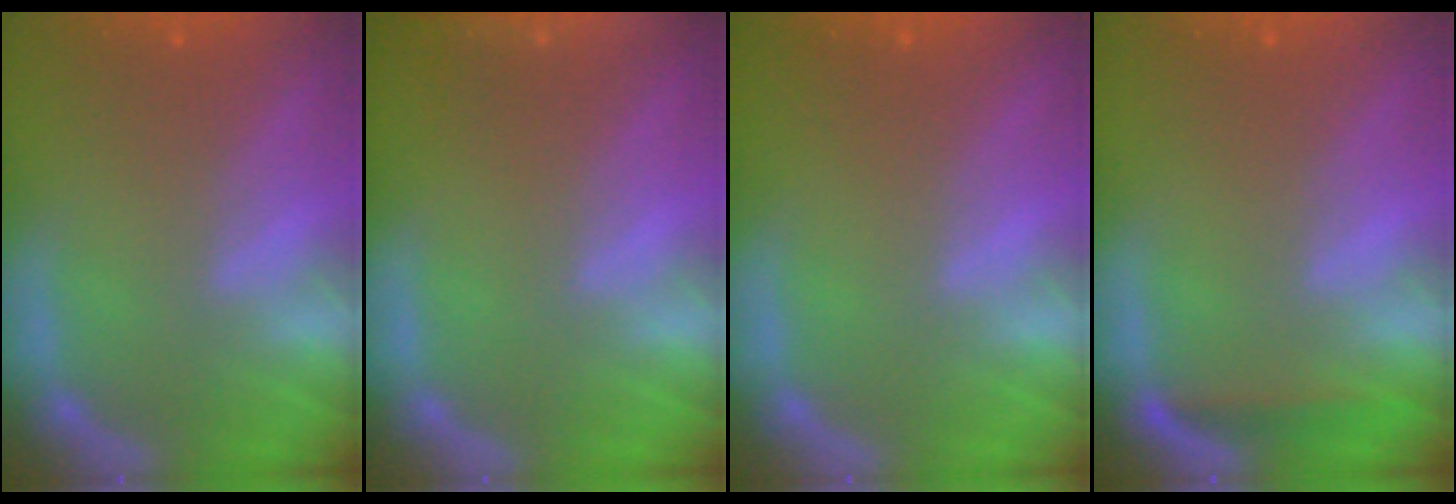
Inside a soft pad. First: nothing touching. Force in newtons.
{"total": 2.4}
{"total": 0.0}
{"total": 1.9}